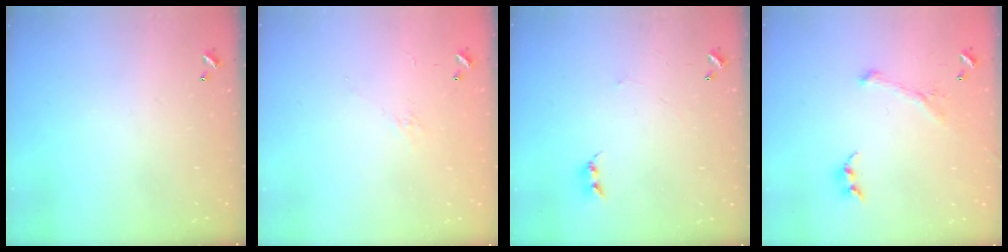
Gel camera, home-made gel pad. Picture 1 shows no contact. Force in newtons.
{"total": 4.6, "press": 4.5, "slide": 1.0}
{"total": 2.4, "press": 2.4, "slide": 0.4}
{"total": 2.8, "press": 2.6, "slide": 0.9}